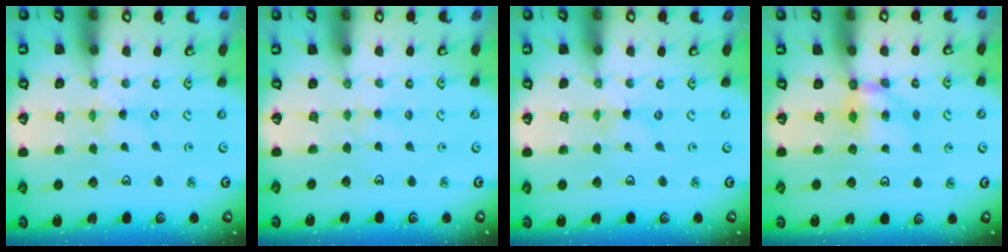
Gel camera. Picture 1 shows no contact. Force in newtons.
{"total": 1.7, "press": 1.7, "slide": 0.3}
{"total": 0.0}
{"total": 5.9, "press": 5.9, "slide": 0.4}